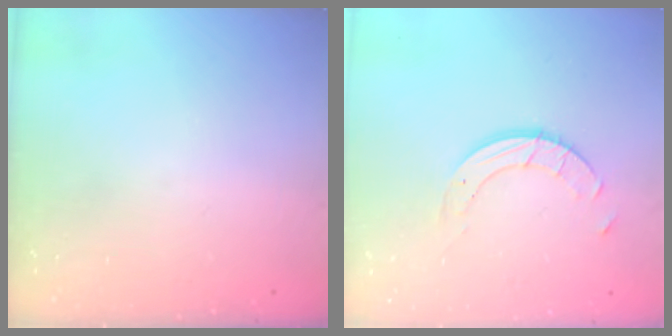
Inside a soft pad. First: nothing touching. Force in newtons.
{"total": 5.1, "press": 5.1, "slide": 0.3}